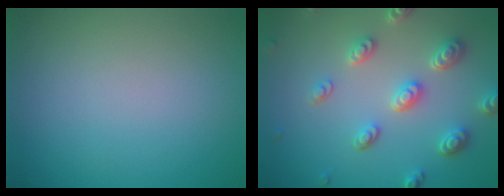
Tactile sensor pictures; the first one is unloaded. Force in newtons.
{"total": 4.6, "press": 3.8, "slide": 2.7}